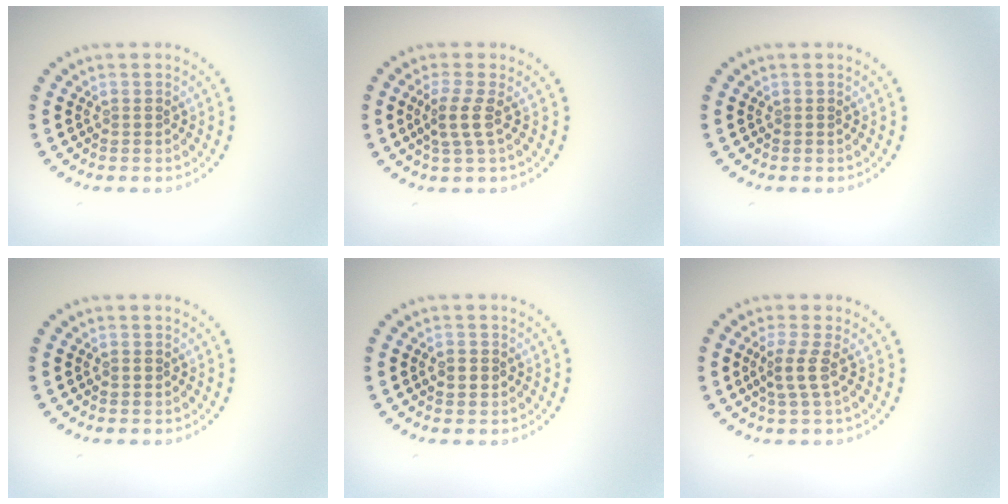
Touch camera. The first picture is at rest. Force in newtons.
{"total": 2.2, "press": 1.6, "slide": 1.5}
{"total": 0.0}
{"total": 0.7, "press": 0.7, "slide": 0.0}
{"total": 1.2, "press": 1.2, "slide": 0.1}
{"total": 2.1, "press": 1.6, "slide": 1.3}